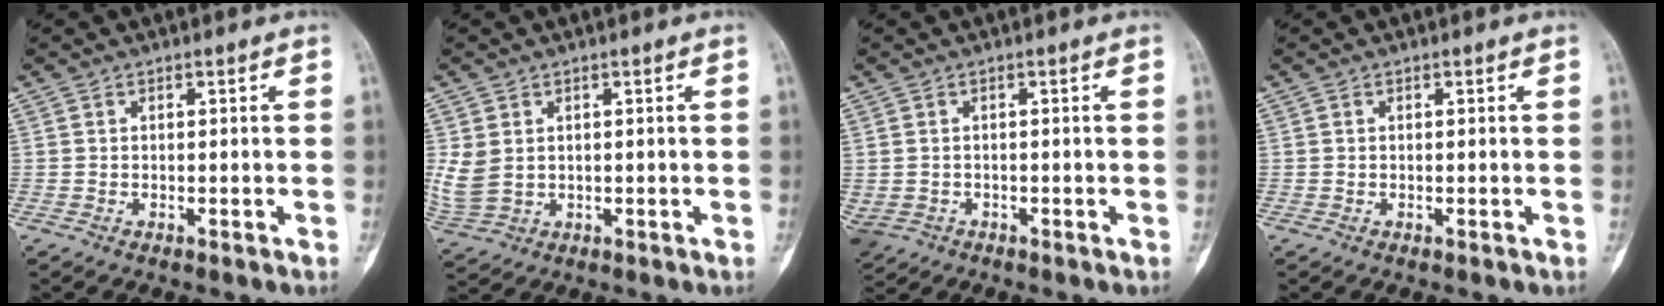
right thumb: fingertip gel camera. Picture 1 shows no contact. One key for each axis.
{"total": 5.6, "fx": 0.9, "fy": 4.3, "fz": 3.4, "tx": -0.079, "ty": -0.002, "tz": 0.034}
{"total": 5.4, "fx": -1.8, "fy": 4.5, "fz": 2.5, "tx": -0.074, "ty": 0.007, "tz": -0.018}
{"total": 0.0}